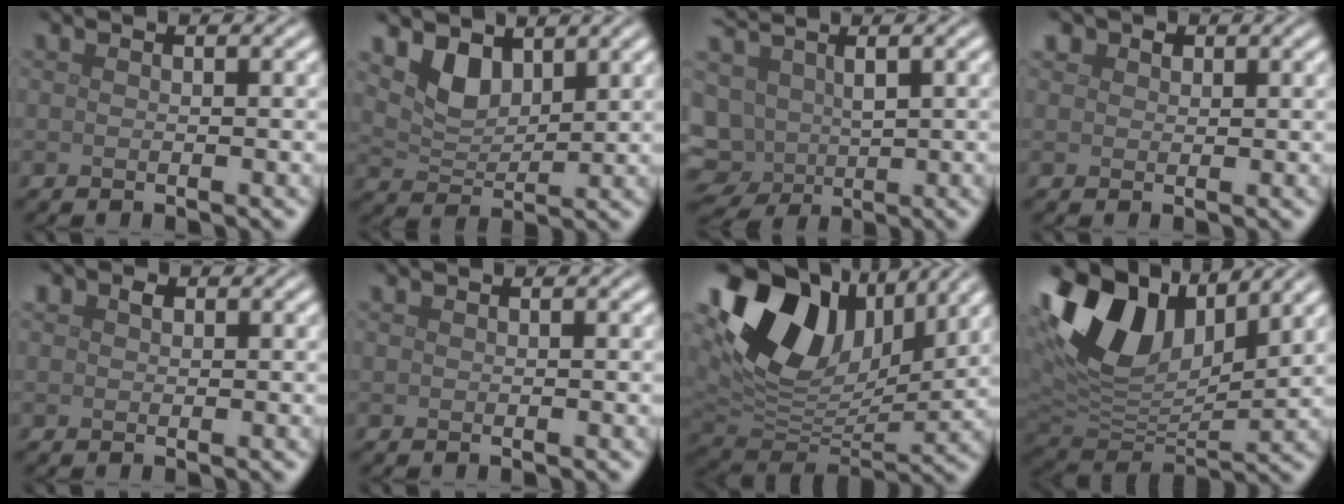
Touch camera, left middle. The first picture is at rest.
{"total": 3.1, "force": [2.2, 1.6, 1.5], "torque": [-0.040, -0.010, 0.043]}
{"total": 7.9, "force": [-1.1, 5.7, 5.3], "torque": [-0.113, -0.020, -0.001]}
{"total": 1.9, "force": [1.2, 1.3, 0.6], "torque": [-0.011, -0.001, 0.015]}
{"total": 1.1, "force": [0.5, 0.9, 0.5], "torque": [-0.008, 0.004, 0.007]}
{"total": 0.0}
{"total": 12.9, "force": [5.8, 8.3, 8.0], "torque": [-0.157, 0.010, 0.108]}
{"total": 12.5, "force": [5.5, 7.1, 8.7], "torque": [-0.196, 0.020, 0.105]}